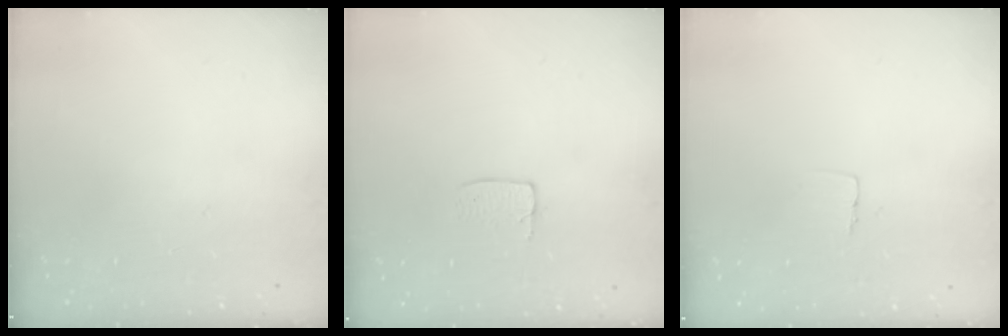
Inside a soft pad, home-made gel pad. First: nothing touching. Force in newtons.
{"total": 3.5, "press": 3.5, "slide": 0.2}
{"total": 3.1, "press": 3.1, "slide": 0.2}